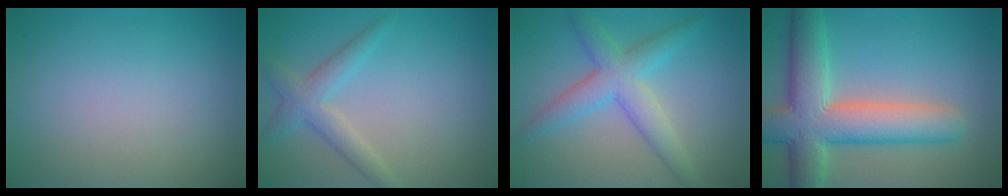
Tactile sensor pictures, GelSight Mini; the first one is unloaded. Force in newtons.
{"total": 2.8, "press": 2.8, "slide": 0.1}
{"total": 4.6, "press": 4.6, "slide": 0.2}
{"total": 9.0, "press": 9.0, "slide": 0.8}